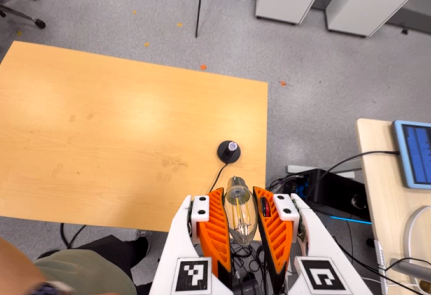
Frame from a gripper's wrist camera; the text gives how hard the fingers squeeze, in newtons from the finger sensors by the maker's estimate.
{"total": 19.7, "left": 21.3, "right": 18.0}